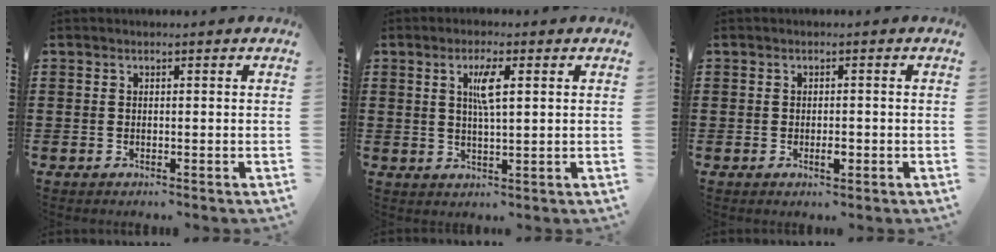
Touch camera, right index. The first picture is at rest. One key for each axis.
{"total": 4.1, "fx": 1.3, "fy": 0.8, "fz": 3.8, "tx": -0.079, "ty": 0.008, "tz": 0.017}
{"total": 1.8, "fx": -0.6, "fy": 0.7, "fz": 1.6, "tx": -0.029, "ty": 0.001, "tz": -0.011}